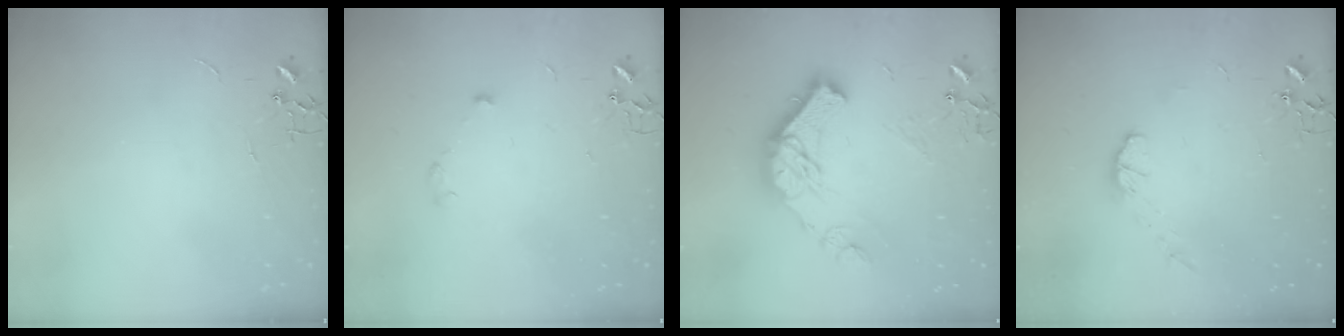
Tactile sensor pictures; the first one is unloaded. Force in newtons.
{"total": 4.0, "press": 3.7, "slide": 1.6}
{"total": 19.2, "press": 19.1, "slide": 1.5}
{"total": 5.1, "press": 5.1, "slide": 0.8}